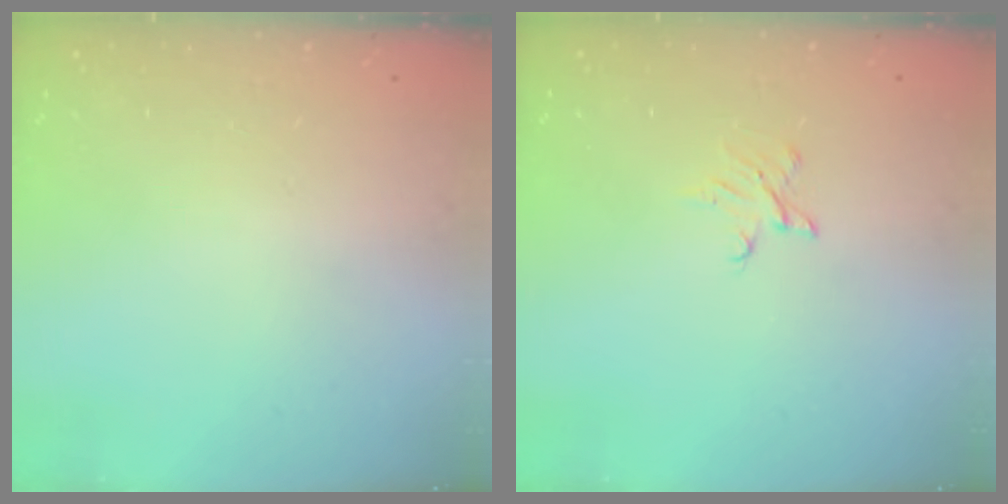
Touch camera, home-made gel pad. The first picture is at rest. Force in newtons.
{"total": 3.5, "press": 3.5, "slide": 0.3}